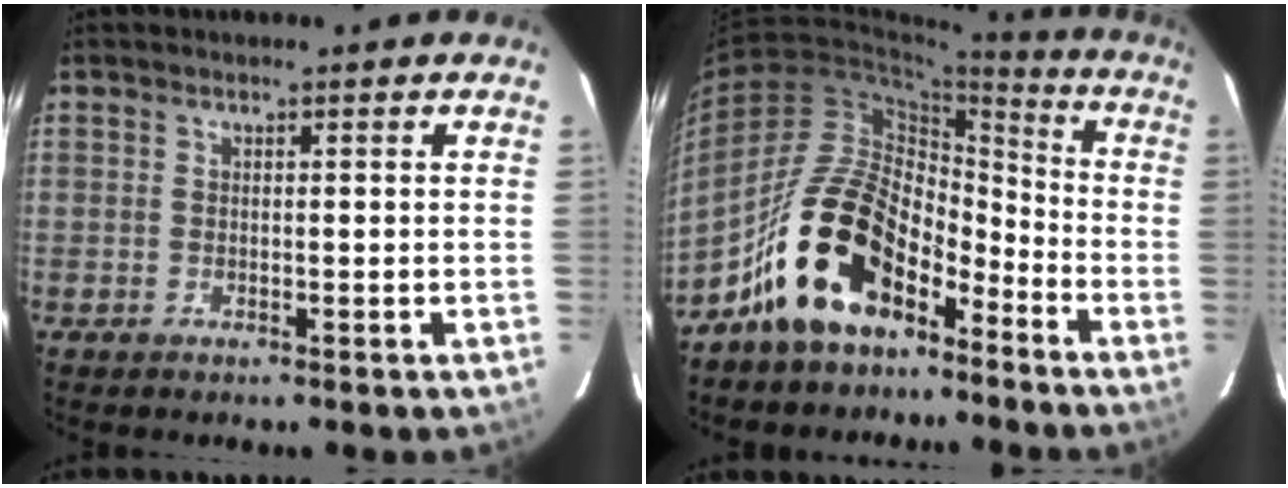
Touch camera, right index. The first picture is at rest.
{"total": 17.3, "force": [-11.1, 9.0, 9.8], "torque": [-0.181, 0.026, -0.190]}